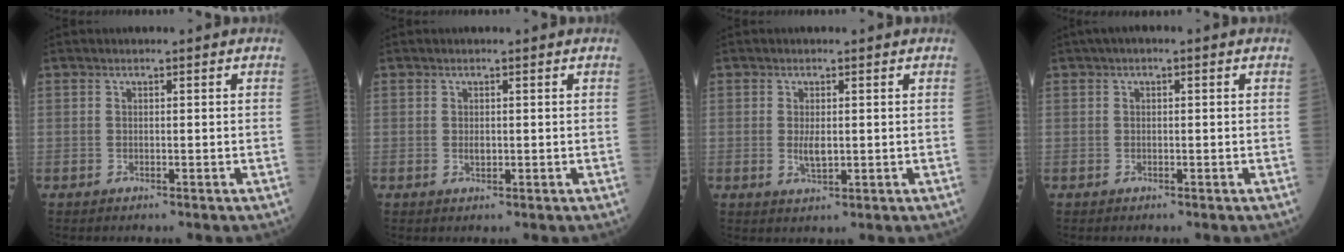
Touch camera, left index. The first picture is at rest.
{"total": 0.9, "force": [0.1, 0.5, 0.8], "torque": [-0.014, -0.001, 0.003]}
{"total": 2.5, "force": [0.1, 0.9, 2.3], "torque": [-0.046, -0.005, 0.005]}
{"total": 1.2, "force": [0.4, 0.4, 1.0], "torque": [-0.015, 0.006, 0.002]}